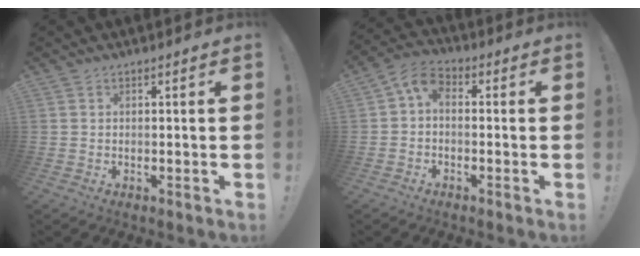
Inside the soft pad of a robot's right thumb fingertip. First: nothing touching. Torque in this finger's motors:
{"motor_torque": [0.71, 0.87, 0.43, -0.22, 0.22]}